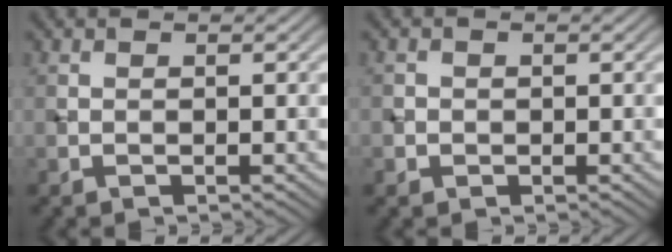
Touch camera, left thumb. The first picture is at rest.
{"total": 1.0, "force": [-0.2, 1.0, 0.0], "torque": [0.005, -0.003, -0.005]}